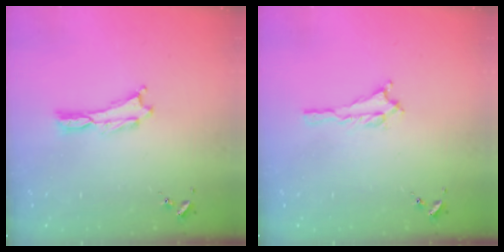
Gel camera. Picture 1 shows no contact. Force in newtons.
{"total": 1.4, "press": 1.4, "slide": 0.2}